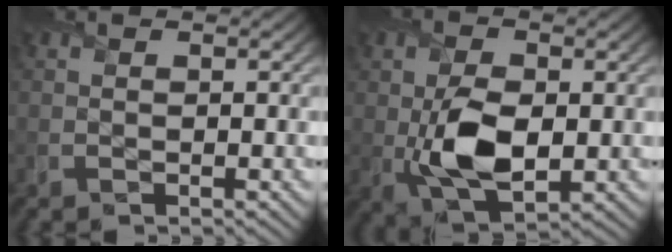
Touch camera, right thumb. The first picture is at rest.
{"total": 8.0, "force": [-0.8, 4.7, 6.5], "torque": [-0.142, -0.011, -0.013]}